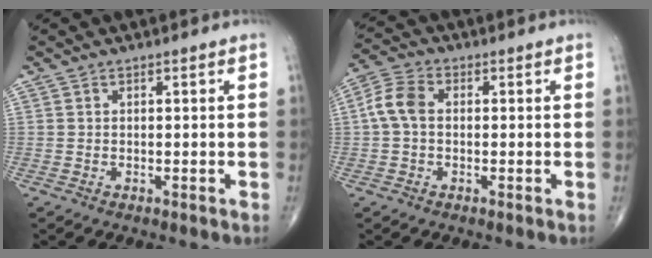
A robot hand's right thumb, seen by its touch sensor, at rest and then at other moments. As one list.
[{"total": 5.9, "force": [0.2, 4.0, 4.3], "torque": [-0.091, 0.017, -0.005]}]